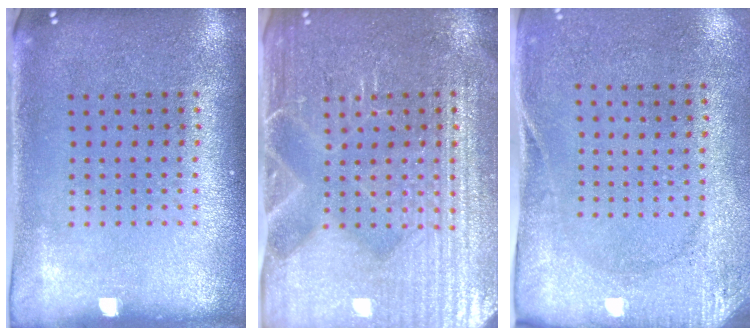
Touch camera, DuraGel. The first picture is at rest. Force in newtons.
{"total": 4.7, "press": 4.4, "slide": 1.4}
{"total": 2.7, "press": 2.1, "slide": 1.7}